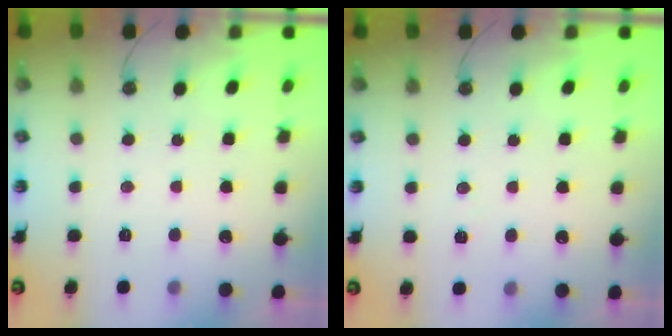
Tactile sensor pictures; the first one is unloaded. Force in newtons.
{"total": 4.9, "press": 2.3, "slide": 4.3}